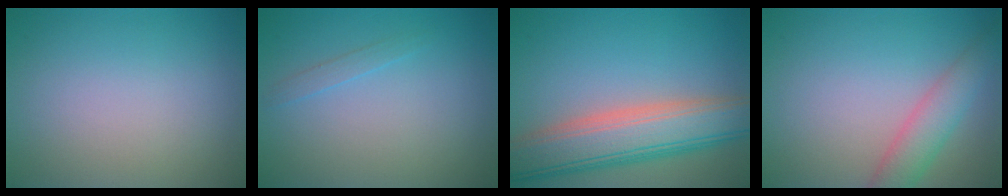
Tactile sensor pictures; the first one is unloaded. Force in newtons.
{"total": 0.9, "press": 0.9, "slide": 0.0}
{"total": 8.5, "press": 8.5, "slide": 0.6}
{"total": 3.3, "press": 3.3, "slide": 0.2}